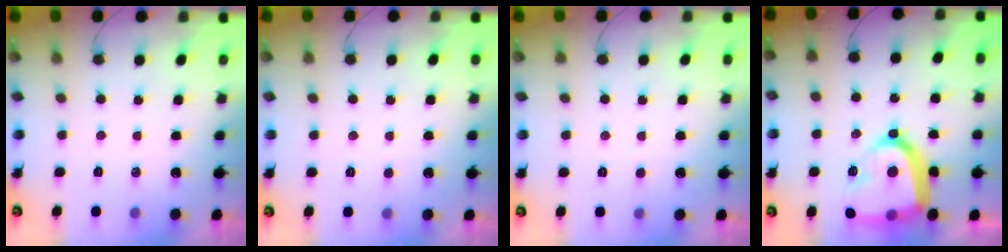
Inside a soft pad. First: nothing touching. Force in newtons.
{"total": 0.5, "press": 0.5, "slide": 0.1}
{"total": 0.5, "press": 0.5, "slide": 0.1}
{"total": 19.6, "press": 19.5, "slide": 1.7}